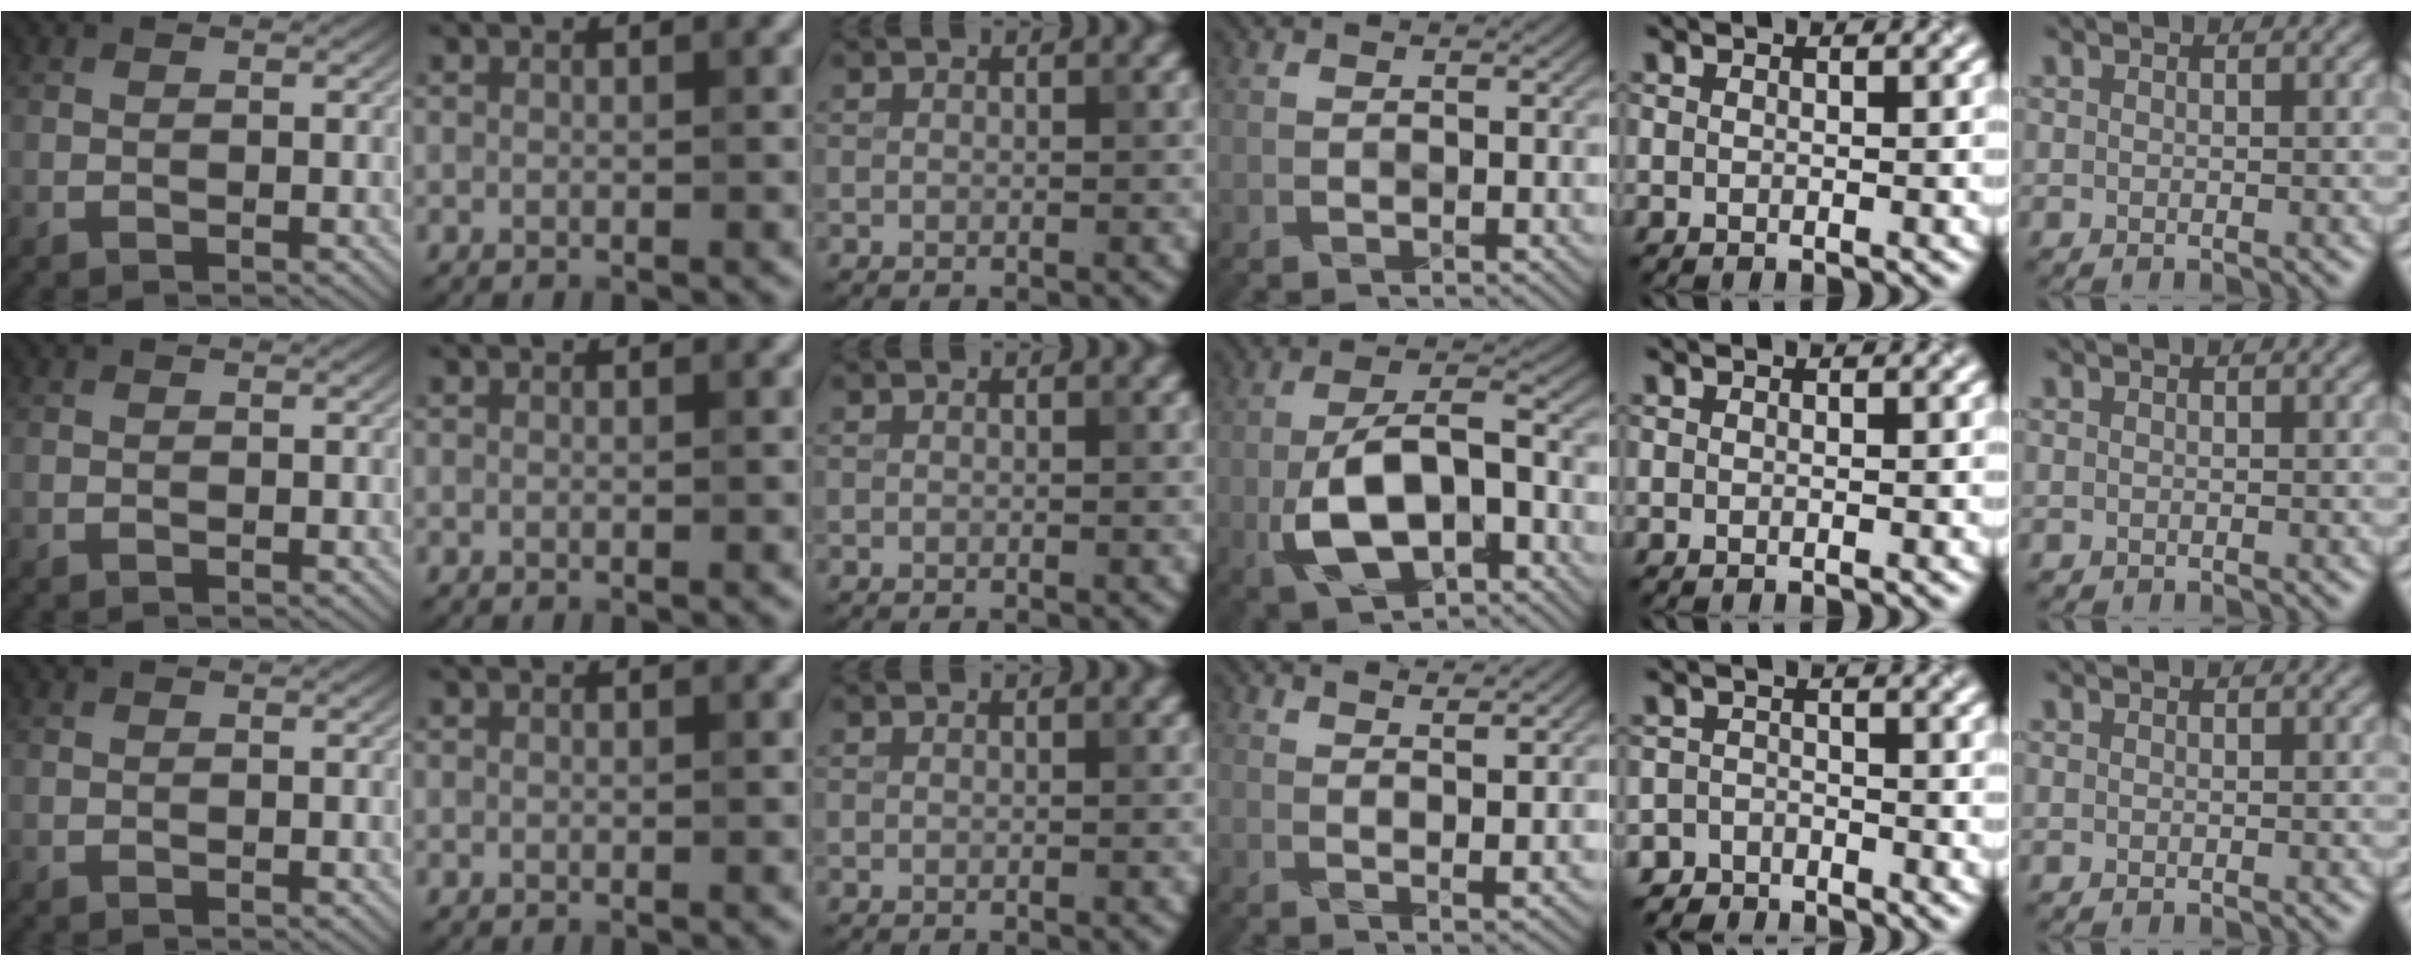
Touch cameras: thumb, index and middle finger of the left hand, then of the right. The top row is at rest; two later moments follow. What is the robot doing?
{"motion": "fold", "object": "cloth"}